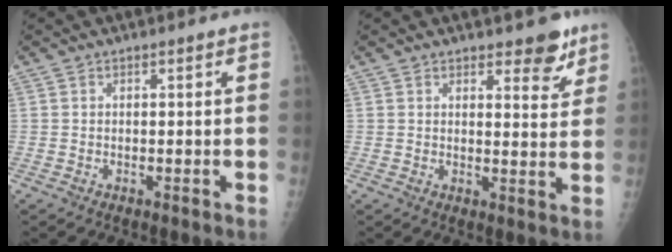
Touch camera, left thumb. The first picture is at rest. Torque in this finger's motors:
{"motor_torque": [-0.05, 0.07, 0.13, 0.09, 0.02]}